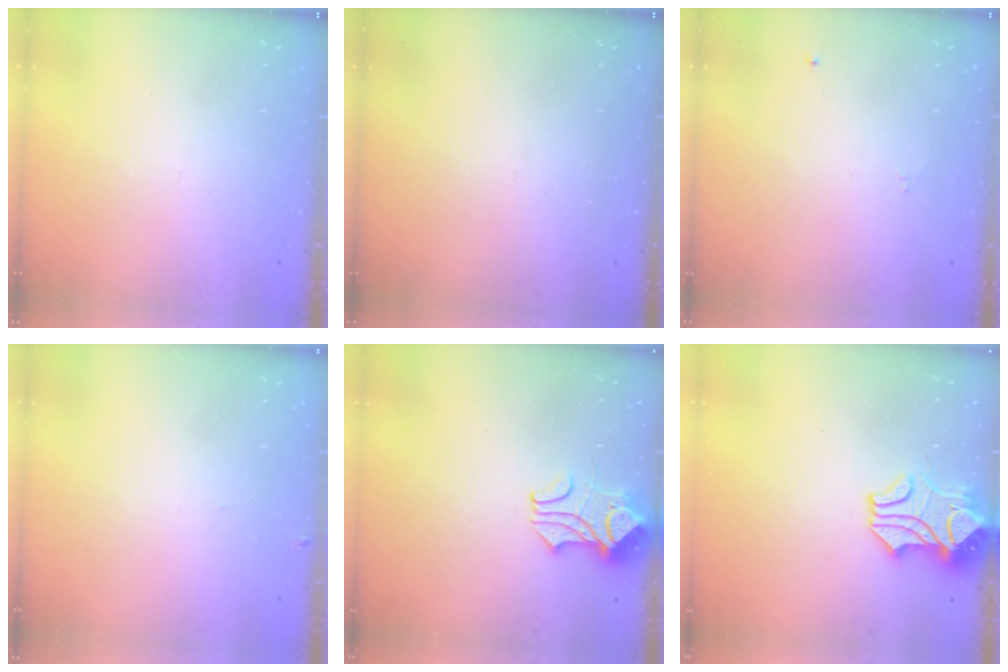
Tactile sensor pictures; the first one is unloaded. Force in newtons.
{"total": 0.0}
{"total": 0.6, "press": 0.5, "slide": 0.2}
{"total": 0.0}
{"total": 1.7, "press": 1.3, "slide": 1.1}
{"total": 2.7, "press": 2.4, "slide": 1.1}